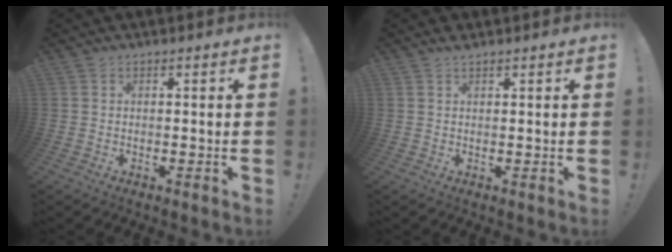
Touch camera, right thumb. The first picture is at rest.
{"total": 1.4, "force": [1.3, 0.1, 0.6], "torque": [-0.006, -0.003, 0.021]}